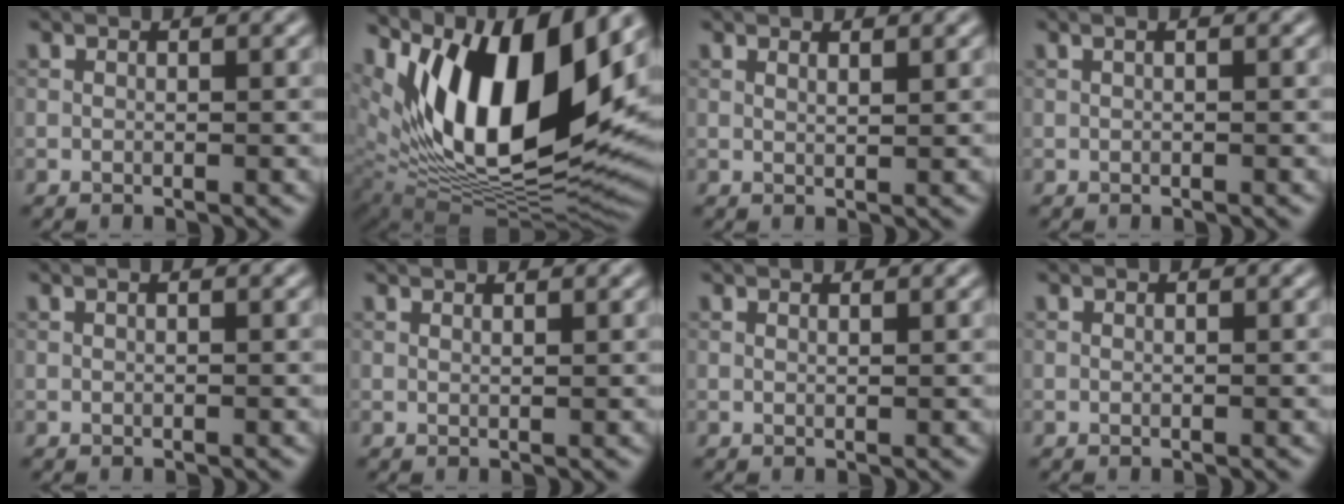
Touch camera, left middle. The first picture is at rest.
{"total": 15.5, "force": [5.9, 6.8, 12.7], "torque": [-0.195, -0.009, 0.097]}
{"total": 0.9, "force": [0.8, 0.1, 0.5], "torque": [-0.006, 0.000, 0.010]}
{"total": 0.6, "force": [0.2, 0.1, 0.6], "torque": [-0.013, 0.002, -0.001]}
{"total": 0.0}
{"total": 1.7, "force": [1.5, 0.4, 0.8], "torque": [-0.006, -0.003, 0.006]}
{"total": 0.7, "force": [0.6, 0.0, 0.3], "torque": [-0.007, -0.003, 0.005]}
{"total": 0.0}